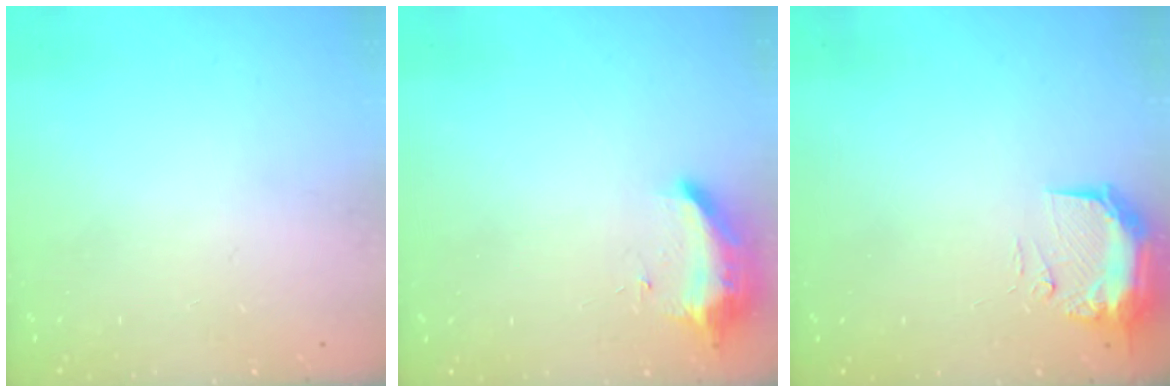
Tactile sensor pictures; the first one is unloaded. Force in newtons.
{"total": 9.1, "press": 9.1, "slide": 0.0}
{"total": 11.4, "press": 10.0, "slide": 5.4}